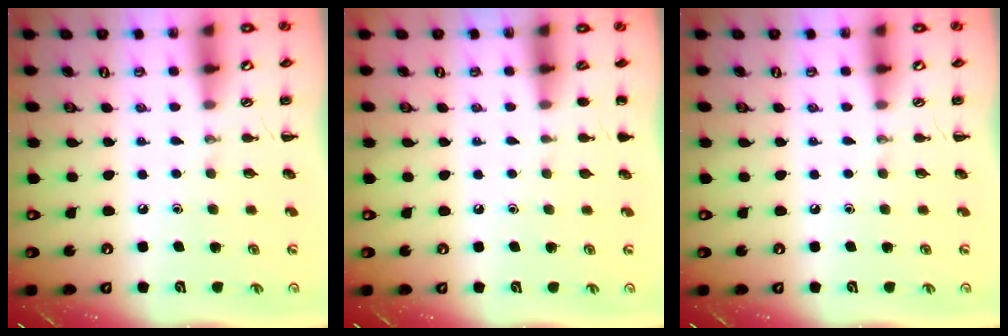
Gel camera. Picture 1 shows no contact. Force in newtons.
{"total": 1.2, "press": 1.2, "slide": 0.1}
{"total": 0.0}